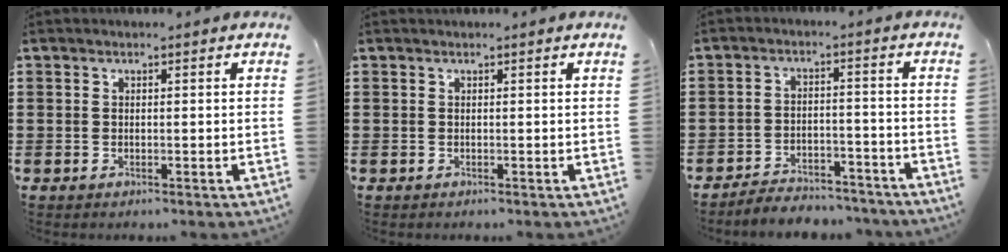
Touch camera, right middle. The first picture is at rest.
{"total": 0.0}
{"total": 4.4, "force": [-4.3, 0.6, 0.2], "torque": [-0.007, 0.011, -0.092]}